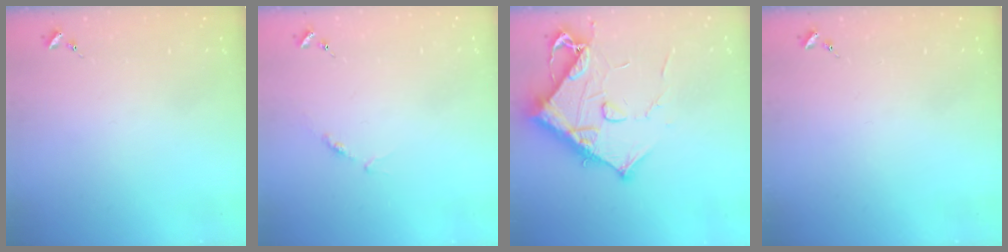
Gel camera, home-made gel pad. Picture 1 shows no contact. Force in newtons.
{"total": 4.7, "press": 4.7, "slide": 0.5}
{"total": 13.1, "press": 13.1, "slide": 1.4}
{"total": 0.0}